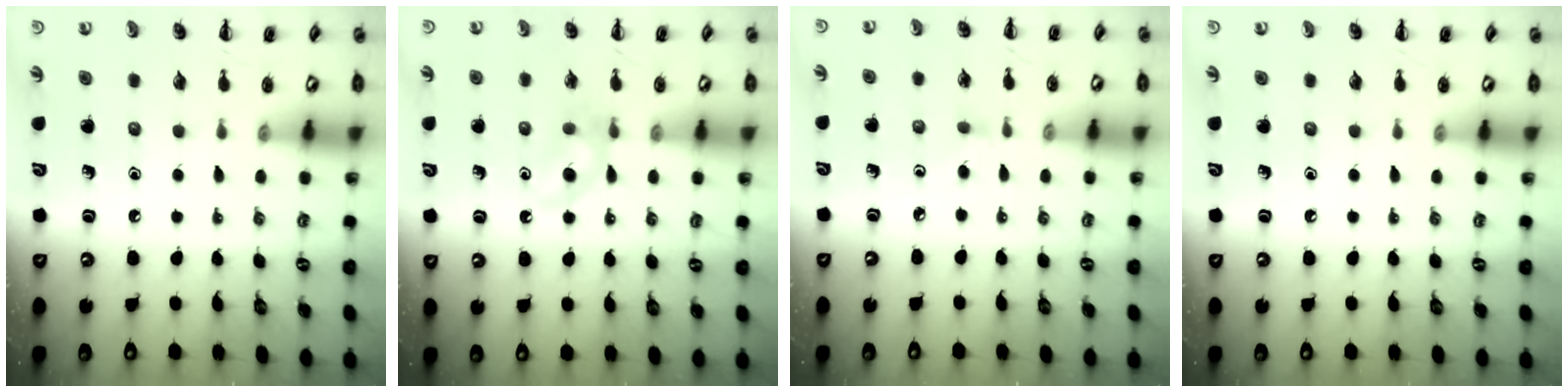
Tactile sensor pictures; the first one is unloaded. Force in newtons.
{"total": 6.6, "press": 6.4, "slide": 1.6}
{"total": 2.0, "press": 1.8, "slide": 0.8}
{"total": 0.0}